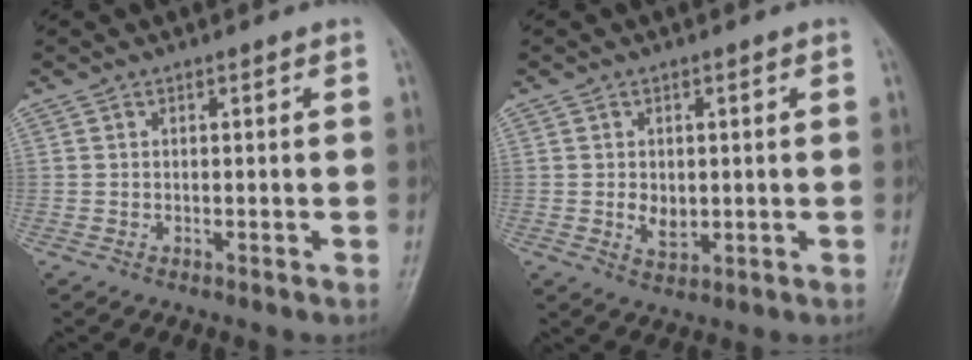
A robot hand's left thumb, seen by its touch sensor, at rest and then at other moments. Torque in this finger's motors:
{"motor_torque": [-0.01, 0.15, 0.20, 0.03, 0.02]}